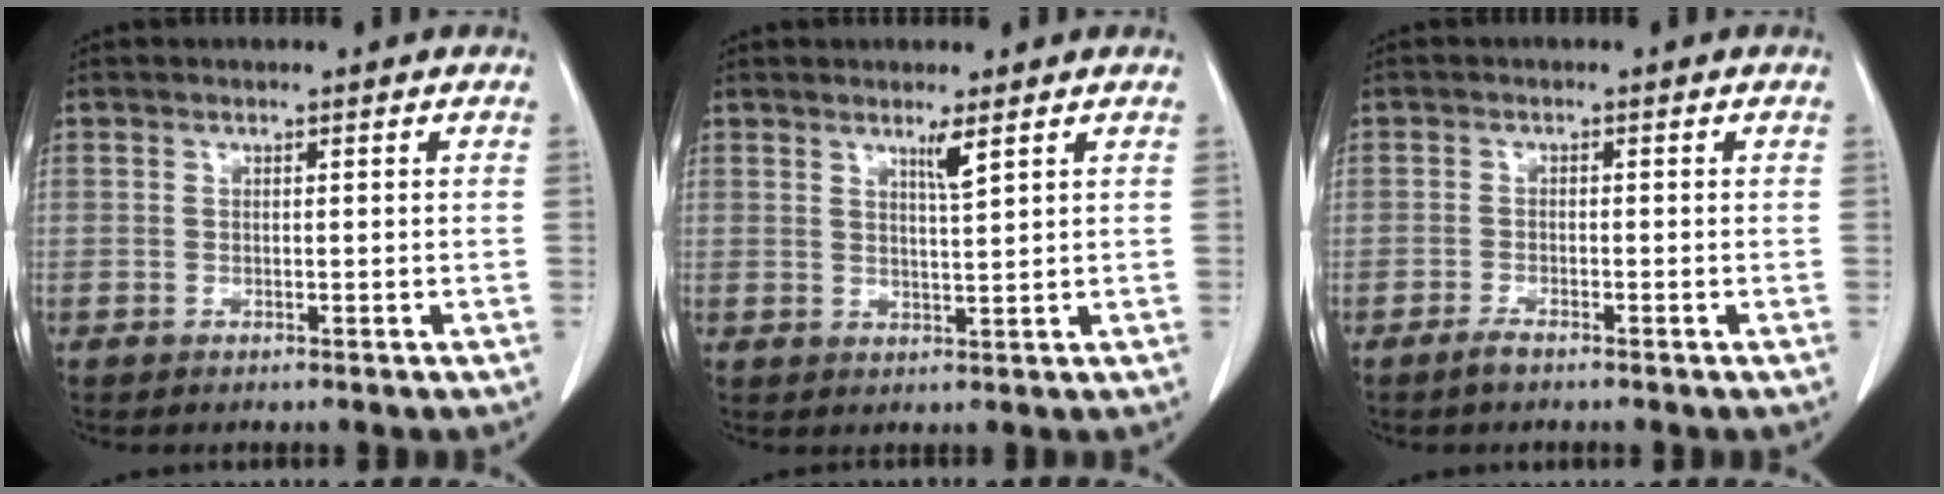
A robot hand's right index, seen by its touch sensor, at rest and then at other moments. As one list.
[{"total": 2.5, "force": [1.6, -0.5, 1.8], "torque": [-0.035, -0.010, 0.031]}, {"total": 1.7, "force": [-1.5, 0.2, 0.9], "torque": [-0.025, -0.004, -0.028]}]